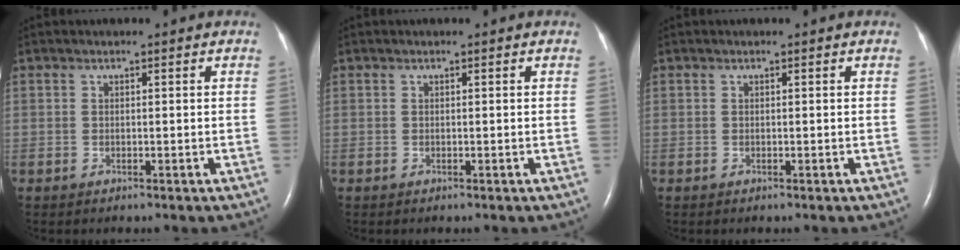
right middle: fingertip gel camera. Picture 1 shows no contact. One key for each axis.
{"total": 0.0}
{"total": 0.0}